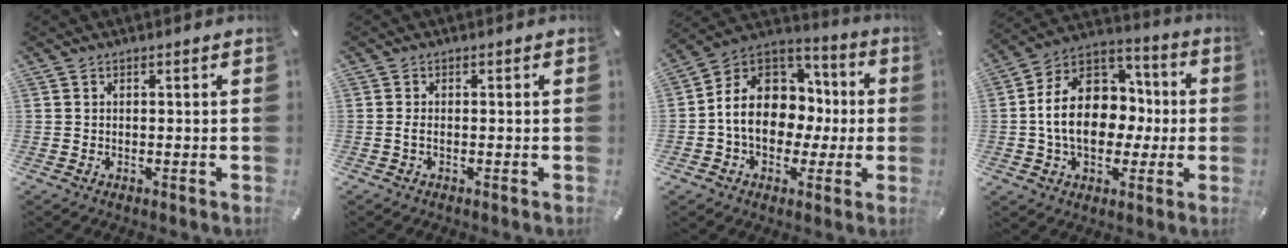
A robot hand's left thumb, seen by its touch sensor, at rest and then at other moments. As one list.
[{"total": 1.3, "force": [-0.4, 0.5, 1.1], "torque": [-0.021, 0.000, -0.007]}, {"total": 14.1, "force": [-1.3, 11.9, 7.5], "torque": [-0.156, 0.000, -0.020]}, {"total": 17.3, "force": [-1.5, 13.6, 10.6], "torque": [-0.188, 0.012, -0.026]}]